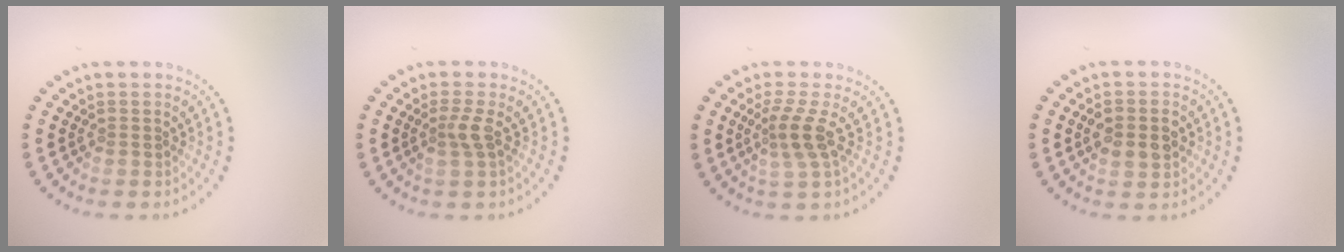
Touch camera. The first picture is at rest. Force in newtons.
{"total": 1.6, "press": 1.2, "slide": 1.0}
{"total": 2.6, "press": 1.8, "slide": 1.8}
{"total": 3.0, "press": 3.0, "slide": 0.1}